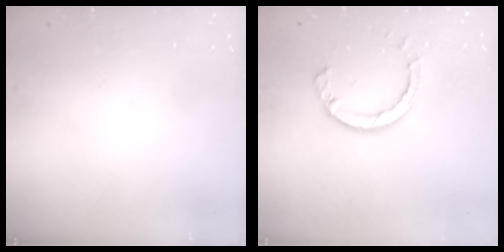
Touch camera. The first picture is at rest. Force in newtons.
{"total": 5.5, "press": 5.5, "slide": 0.2}